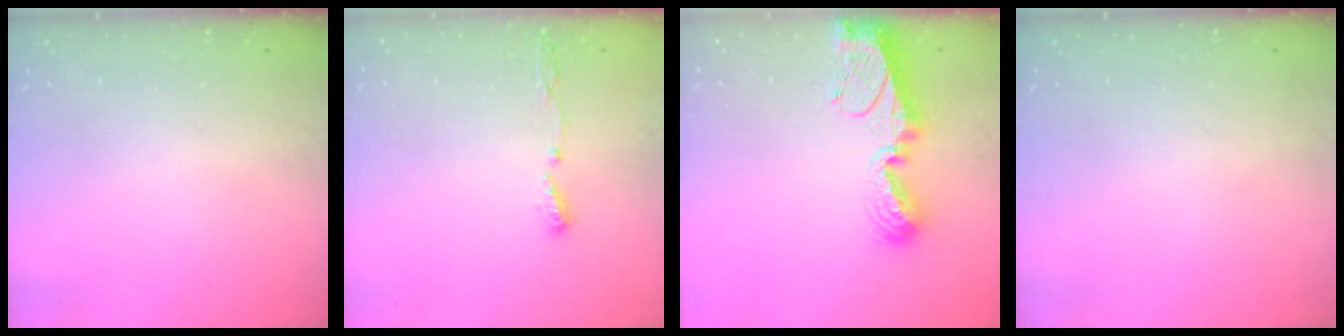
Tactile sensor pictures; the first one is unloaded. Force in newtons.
{"total": 4.9, "press": 4.8, "slide": 1.2}
{"total": 11.3, "press": 11.2, "slide": 1.0}
{"total": 0.0}